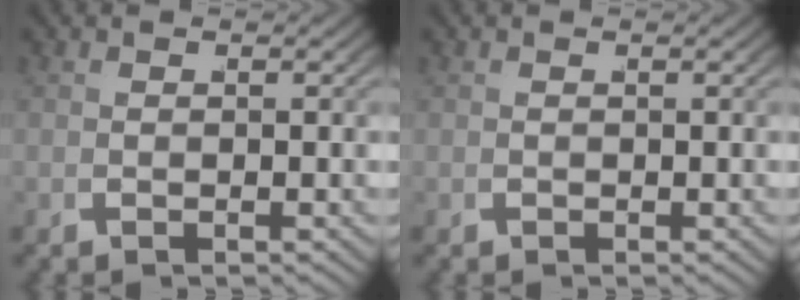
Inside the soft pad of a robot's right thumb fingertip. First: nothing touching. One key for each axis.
{"total": 0.0}